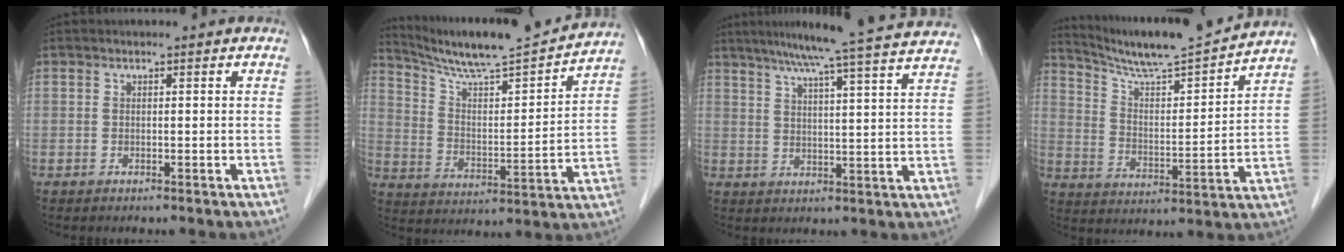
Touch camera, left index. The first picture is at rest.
{"total": 18.0, "force": [16.7, 0.1, 6.7], "torque": [-0.115, -0.013, 0.260]}
{"total": 19.7, "force": [17.4, -1.5, 9.1], "torque": [-0.153, -0.015, 0.219]}
{"total": 15.5, "force": [14.6, -0.7, 5.3], "torque": [-0.099, -0.008, 0.232]}